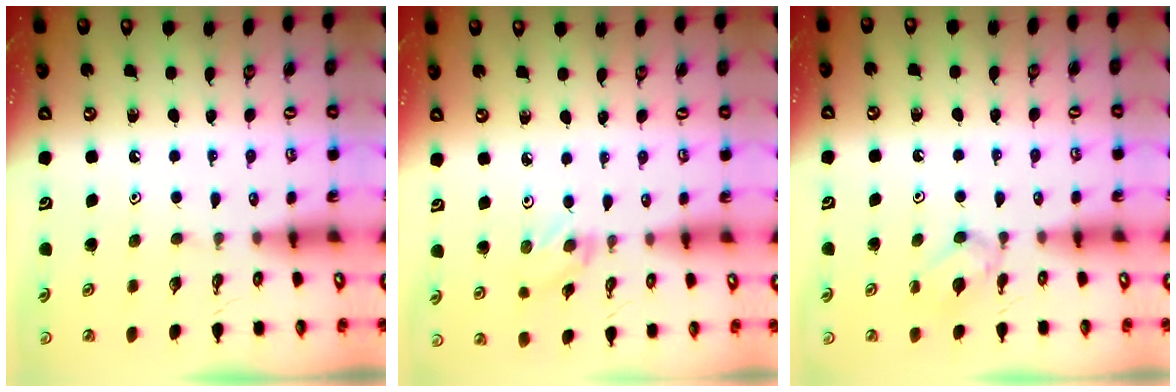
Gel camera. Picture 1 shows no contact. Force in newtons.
{"total": 1.2, "press": 1.1, "slide": 0.2}
{"total": 3.8, "press": 3.8, "slide": 0.5}